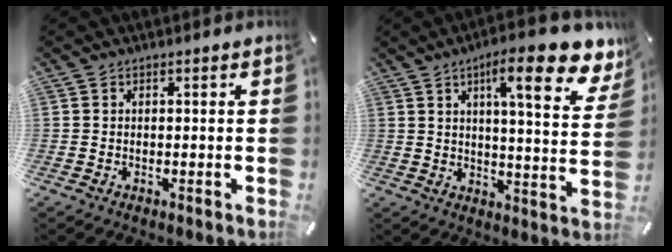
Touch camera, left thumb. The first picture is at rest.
{"total": 17.0, "force": [9.6, 4.4, 13.3], "torque": [-0.192, -0.054, 0.146]}